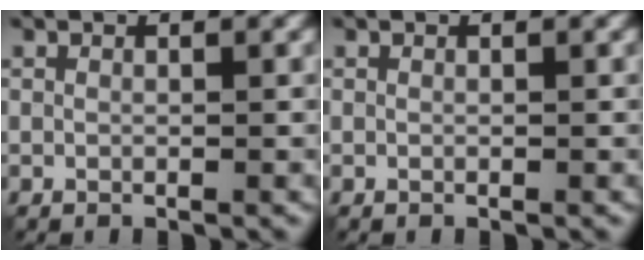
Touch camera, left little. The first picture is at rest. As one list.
[{"total": 0.0}]